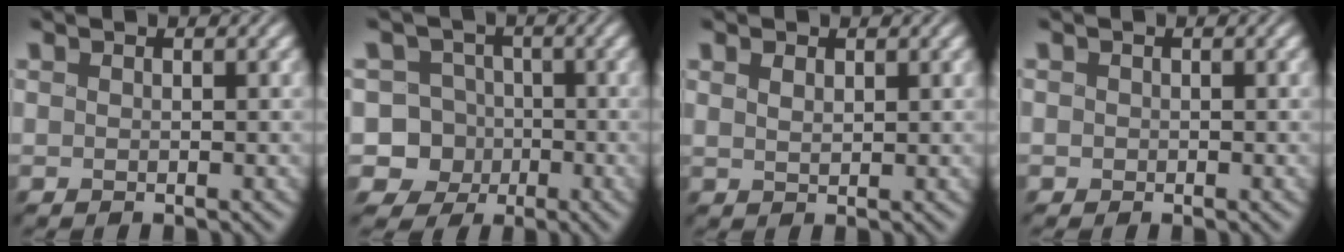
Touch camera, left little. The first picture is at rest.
{"total": 7.6, "force": [-2.4, 6.9, 2.2], "torque": [-0.013, 0.018, -0.082]}
{"total": 1.0, "force": [0.5, 0.4, 0.7], "torque": [-0.015, -0.002, 0.009]}
{"total": 0.6, "force": [-0.3, 0.5, 0.0], "torque": [0.004, -0.003, -0.008]}